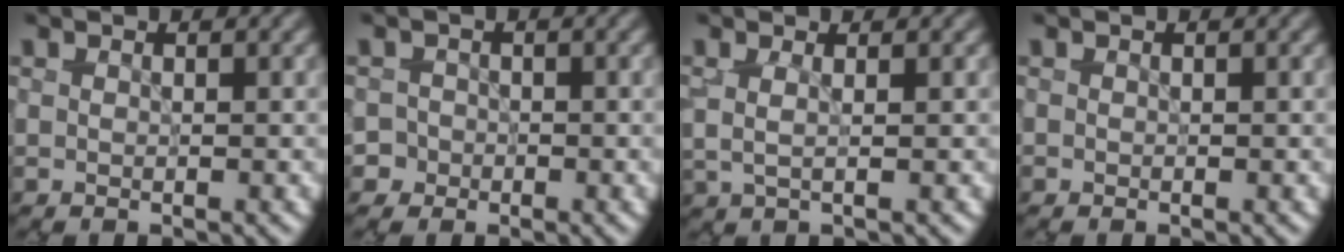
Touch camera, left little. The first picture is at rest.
{"total": 2.5, "force": [-1.4, 2.1, -0.1], "torque": [0.025, 0.002, -0.027]}
{"total": 1.3, "force": [0.4, 0.4, 1.2], "torque": [-0.022, -0.003, 0.004]}
{"total": 0.0}